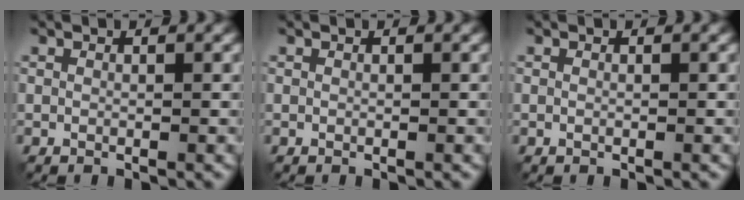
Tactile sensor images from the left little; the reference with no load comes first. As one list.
[{"total": 0.0}, {"total": 0.0}]